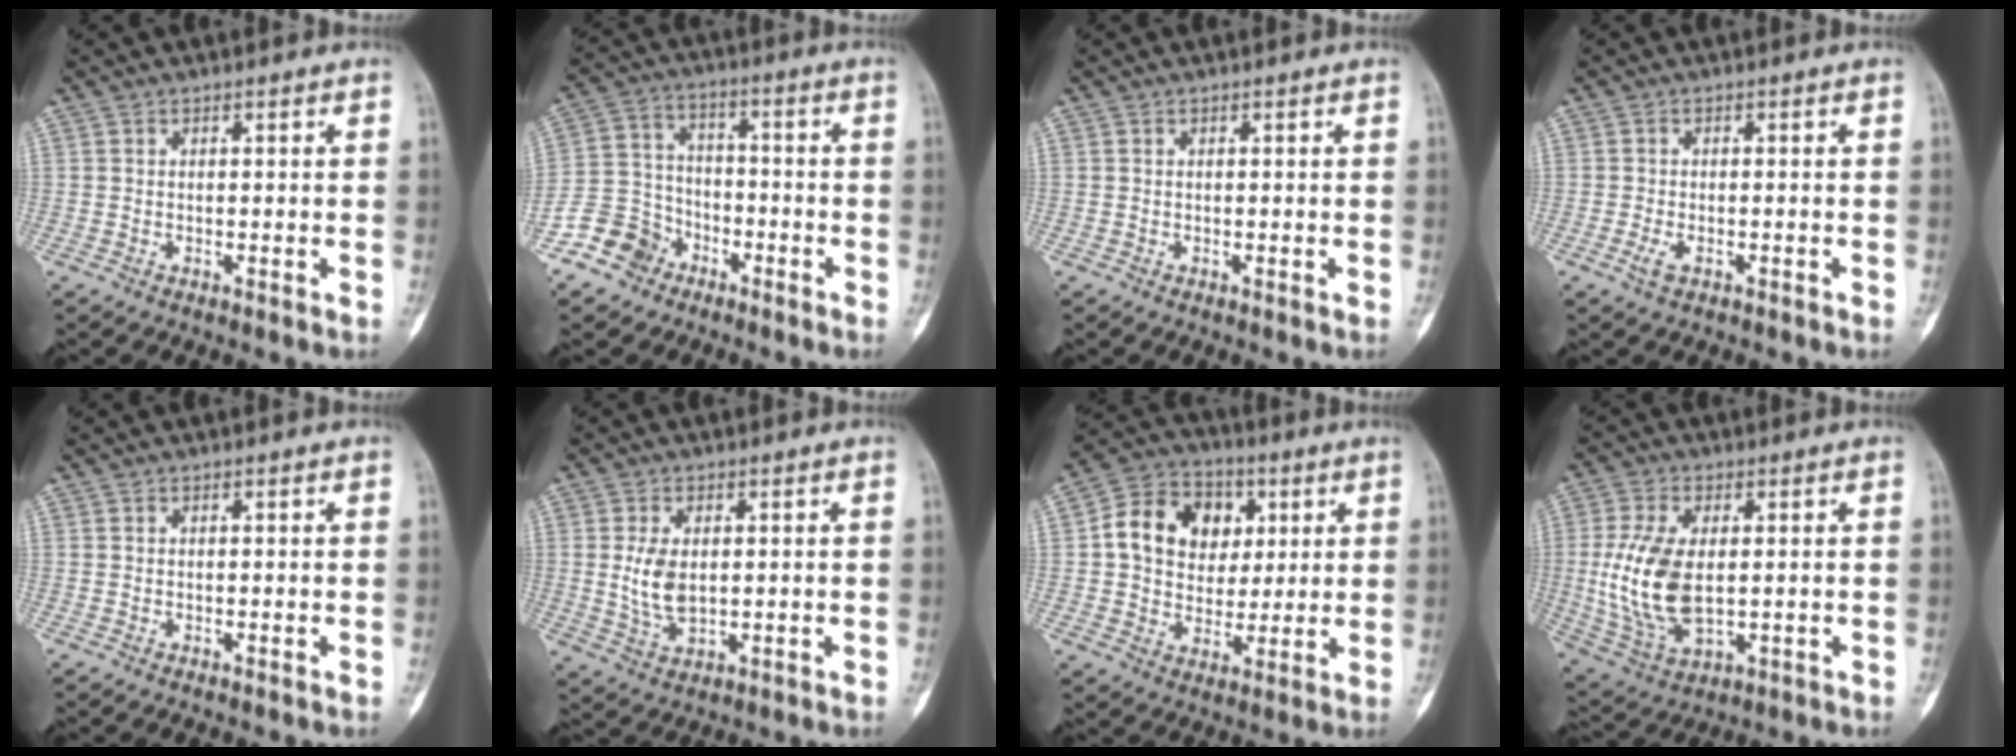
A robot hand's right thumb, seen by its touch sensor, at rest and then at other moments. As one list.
[{"total": 9.4, "force": [-5.9, 7.1, 2.0], "torque": [-0.019, 0.051, -0.119]}, {"total": 0.0}, {"total": 2.2, "force": [-1.0, 1.1, 1.6], "torque": [-0.039, 0.002, -0.020]}, {"total": 0.0}, {"total": 6.7, "force": [0.6, 4.0, 5.4], "torque": [-0.099, -0.009, 0.019]}, {"total": 14.5, "force": [3.1, 11.7, 8.0], "torque": [-0.101, 0.007, 0.048]}, {"total": 14.3, "force": [0.2, 7.9, 11.9], "torque": [-0.245, -0.012, 0.017]}]